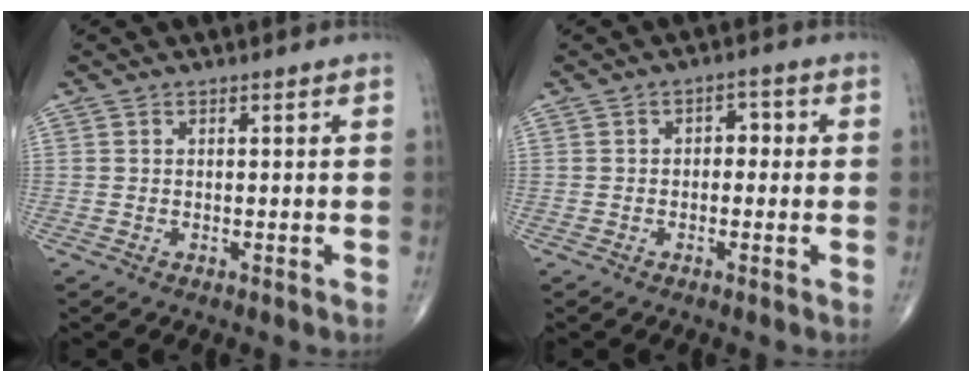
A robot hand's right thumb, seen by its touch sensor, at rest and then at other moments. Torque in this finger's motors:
{"motor_torque": [-0.34, 0.14, 0.20, 0.27, 0.06]}